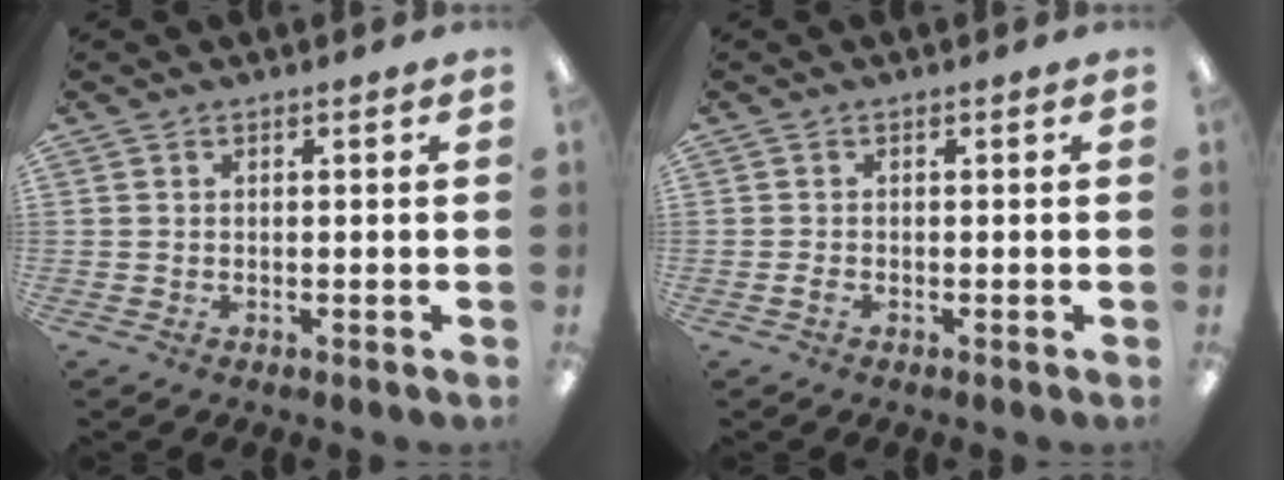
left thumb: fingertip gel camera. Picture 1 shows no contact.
{"total": 0.9, "force": [-0.4, 0.5, 0.6], "torque": [-0.009, 0.000, -0.008]}